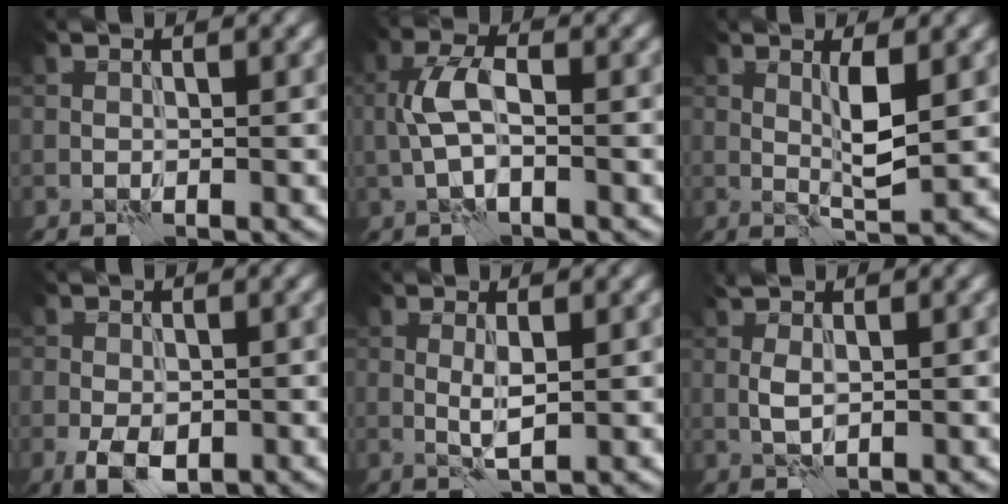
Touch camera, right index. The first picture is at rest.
{"total": 3.2, "force": [-0.4, 1.3, 2.8], "torque": [-0.063, 0.008, -0.015]}
{"total": 3.0, "force": [1.0, 0.5, 2.8], "torque": [-0.054, -0.007, 0.017]}
{"total": 3.6, "force": [-1.4, 2.2, 2.6], "torque": [-0.049, -0.005, -0.025]}
{"total": 1.8, "force": [0.4, 0.3, 1.7], "torque": [-0.036, -0.003, 0.008]}
{"total": 1.5, "force": [0.5, 0.6, 1.3], "torque": [-0.037, 0.002, 0.010]}